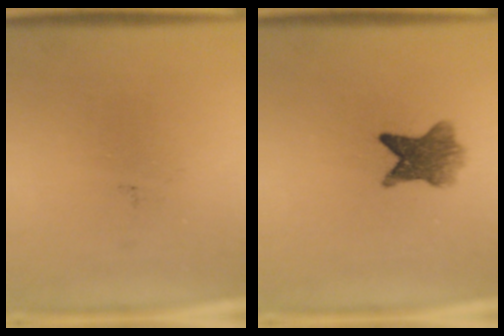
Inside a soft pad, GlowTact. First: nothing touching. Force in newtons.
{"total": 5.9}